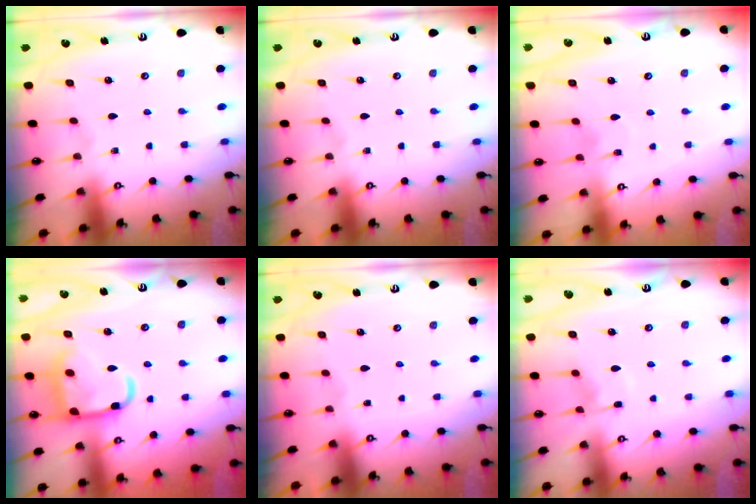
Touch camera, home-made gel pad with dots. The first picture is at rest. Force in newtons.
{"total": 0.0}
{"total": 5.8, "press": 5.8, "slide": 0.6}
{"total": 17.0, "press": 16.9, "slide": 1.3}
{"total": 1.2, "press": 1.2, "slide": 0.1}
{"total": 4.2, "press": 4.2, "slide": 0.6}